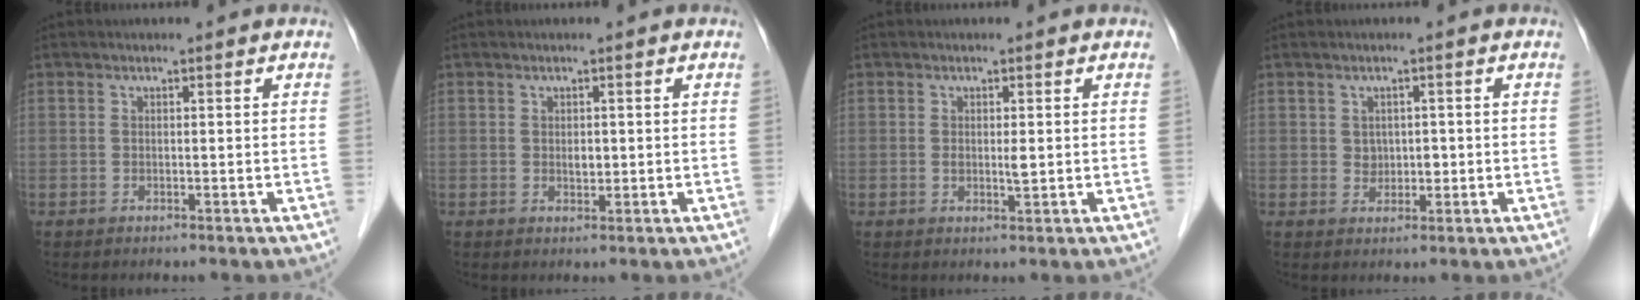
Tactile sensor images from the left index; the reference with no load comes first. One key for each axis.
{"total": 1.1, "fx": 0.0, "fy": 0.7, "fz": 0.8, "tx": -0.013, "ty": -0.005, "tz": 0.002}
{"total": 1.3, "fx": 0.1, "fy": 0.3, "fz": 1.2, "tx": -0.021, "ty": -0.006, "tz": 0.001}
{"total": 2.0, "fx": 0.0, "fy": 1.8, "fz": 1.0, "tx": -0.015, "ty": -0.002, "tz": 0.004}